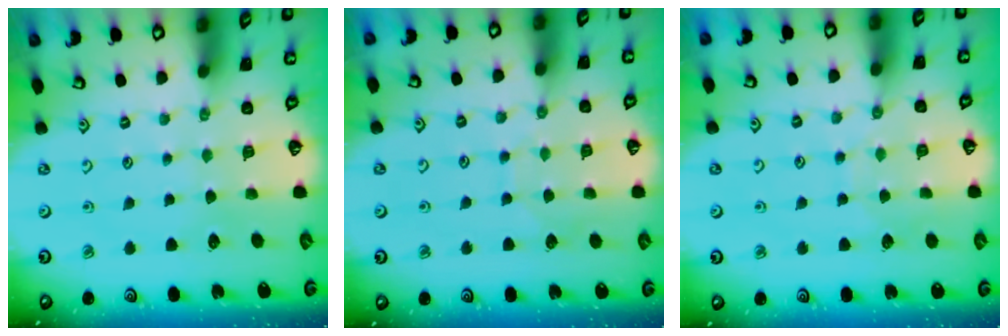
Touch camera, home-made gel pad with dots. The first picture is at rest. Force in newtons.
{"total": 5.7, "press": 5.7, "slide": 0.6}
{"total": 6.3, "press": 6.2, "slide": 0.6}